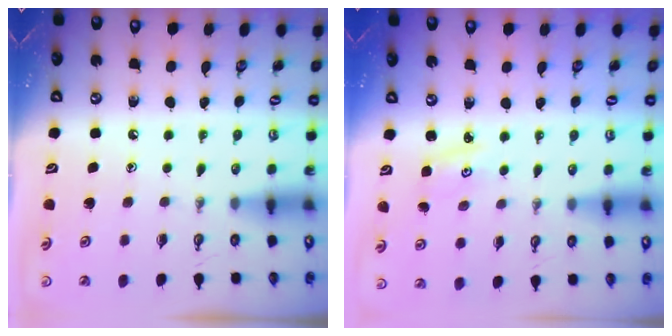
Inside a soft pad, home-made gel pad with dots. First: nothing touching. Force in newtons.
{"total": 2.5, "press": 2.5, "slide": 0.3}